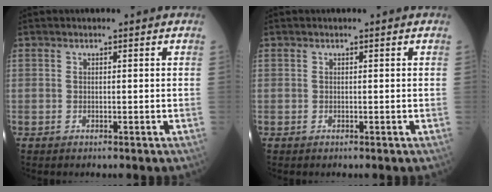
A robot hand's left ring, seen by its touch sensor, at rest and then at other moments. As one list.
[{"total": 0.0}]